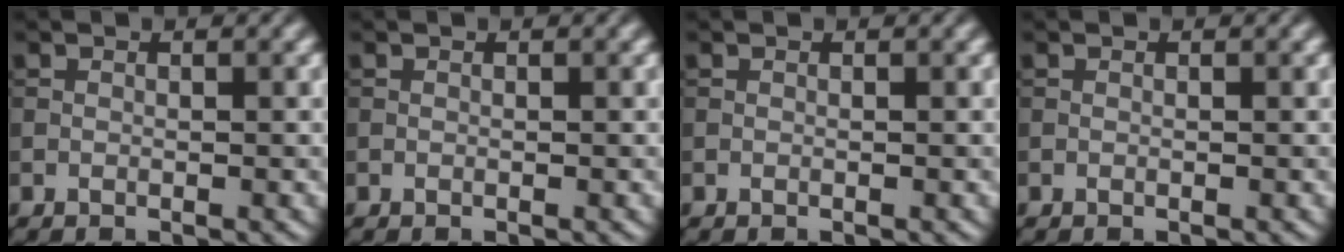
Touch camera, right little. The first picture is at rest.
{"total": 0.0}
{"total": 0.0}
{"total": 0.0}